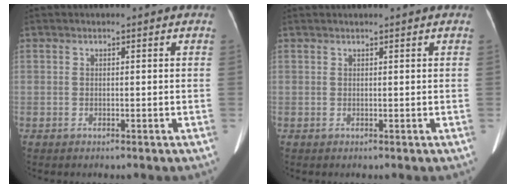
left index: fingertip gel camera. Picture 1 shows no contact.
{"total": 1.8, "force": [1.7, -0.2, 0.7], "torque": [-0.006, 0.023, 0.028]}